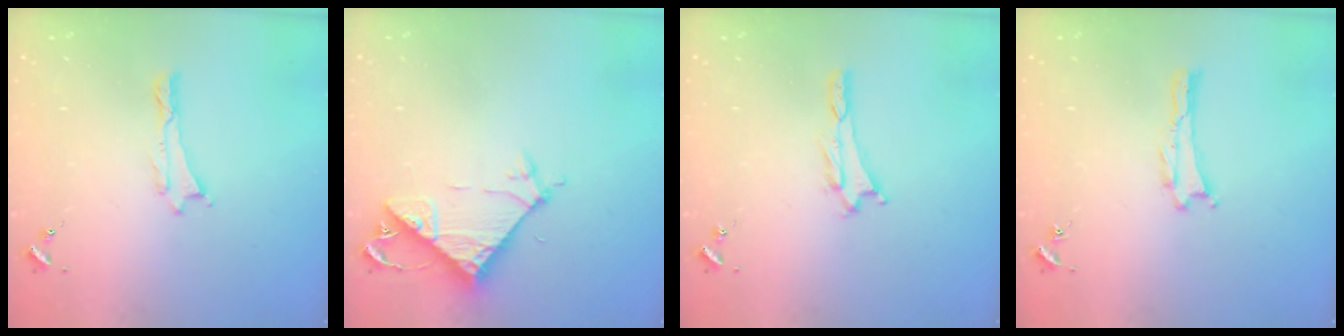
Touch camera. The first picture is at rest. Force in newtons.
{"total": 8.7, "press": 8.7, "slide": 0.4}
{"total": 0.7, "press": 0.7, "slide": 0.2}
{"total": 0.0}